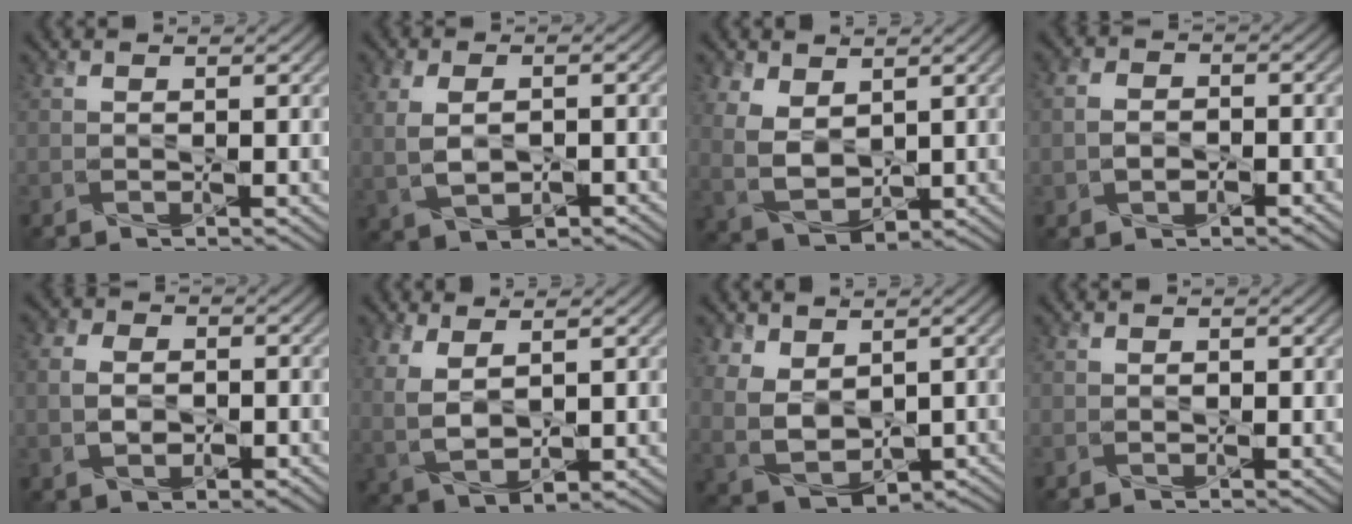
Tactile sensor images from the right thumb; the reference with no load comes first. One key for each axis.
{"total": 5.9, "fx": -0.3, "fy": 3.6, "fz": 4.7, "tx": -0.105, "ty": 0.000, "tz": 0.007}
{"total": 6.7, "fx": 2.7, "fy": 4.3, "fz": 4.4, "tx": -0.124, "ty": -0.005, "tz": 0.060}
{"total": 3.8, "fx": -1.1, "fy": 2.7, "fz": 2.3, "tx": -0.044, "ty": 0.001, "tz": -0.026}
{"total": 5.4, "fx": -1.0, "fy": 4.0, "fz": 3.5, "tx": -0.071, "ty": -0.007, "tz": -0.022}
{"total": 5.7, "fx": 1.9, "fy": 2.7, "fz": 4.6, "tx": -0.116, "ty": -0.005, "tz": 0.042}
{"total": 7.3, "fx": 2.5, "fy": 5.0, "fz": 4.7, "tx": -0.123, "ty": -0.016, "tz": 0.060}
{"total": 0.6, "fx": -0.1, "fy": 0.4, "fz": 0.3, "tx": -0.005, "ty": -0.004, "tz": -0.003}